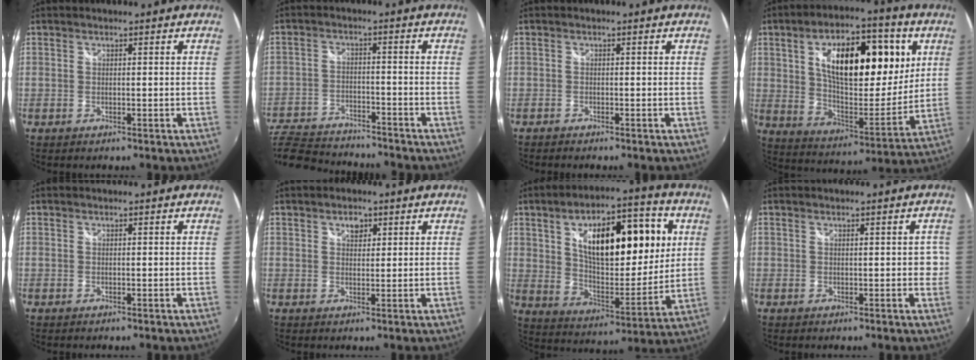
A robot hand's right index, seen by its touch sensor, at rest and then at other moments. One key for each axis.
{"total": 16.8, "fx": -14.6, "fy": 5.3, "fz": 6.3, "tx": -0.171, "ty": -0.019, "tz": -0.232}
{"total": 1.8, "fx": -0.6, "fy": -1.6, "fz": -0.6, "tx": 0.009, "ty": -0.012, "tz": -0.011}
{"total": 21.8, "fx": 7.4, "fy": 9.1, "fz": 18.4, "tx": -0.292, "ty": 0.003, "tz": 0.120}
{"total": 0.0}
{"total": 2.5, "fx": 1.3, "fy": 1.8, "fz": 1.3, "tx": -0.015, "ty": 0.006, "tz": 0.021}
{"total": 26.1, "fx": 8.8, "fy": 13.0, "fz": 20.8, "tx": -0.344, "ty": 0.024, "tz": 0.151}
{"total": 1.0, "fx": 0.3, "fy": -0.3, "fz": 0.9, "tx": 0.008, "ty": -0.002, "tz": 0.013}